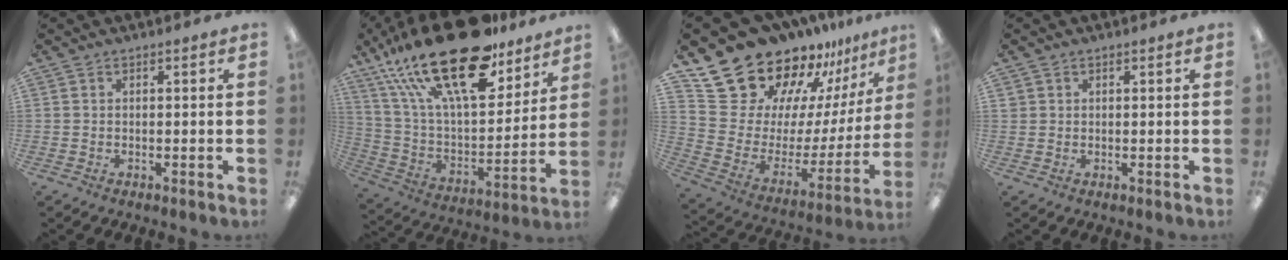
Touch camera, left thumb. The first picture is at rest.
{"total": 28.2, "force": [18.7, 10.6, 18.2], "torque": [-0.343, -0.118, 0.314]}
{"total": 22.0, "force": [18.7, 10.3, 5.5], "torque": [-0.096, -0.149, 0.354]}
{"total": 1.2, "force": [0.5, 1.0, 0.1], "torque": [-0.004, 0.003, 0.009]}